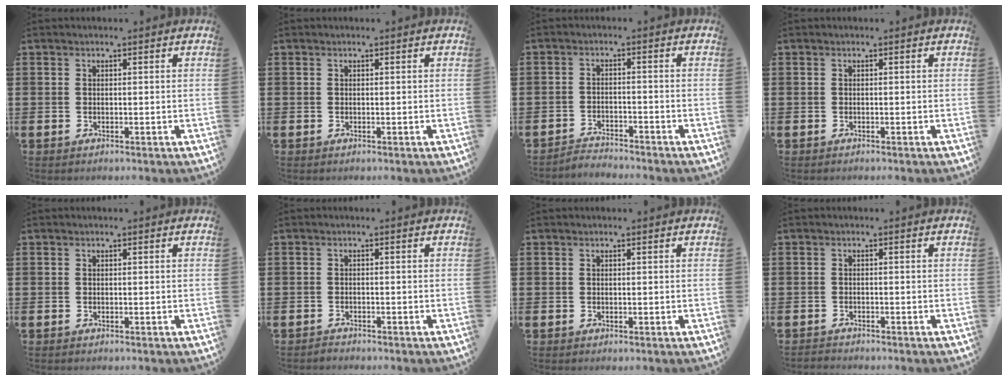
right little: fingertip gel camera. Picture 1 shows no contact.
{"total": 0.0}
{"total": 2.3, "force": [-2.3, 0.1, -0.3], "torque": [-0.002, 0.004, -0.050]}
{"total": 0.0}
{"total": 0.0}
{"total": 0.8, "force": [-0.8, 0.1, 0.0], "torque": [-0.002, 0.000, -0.017]}
{"total": 0.0}
{"total": 0.8, "force": [-0.8, 0.1, -0.1], "torque": [-0.001, 0.000, -0.017]}